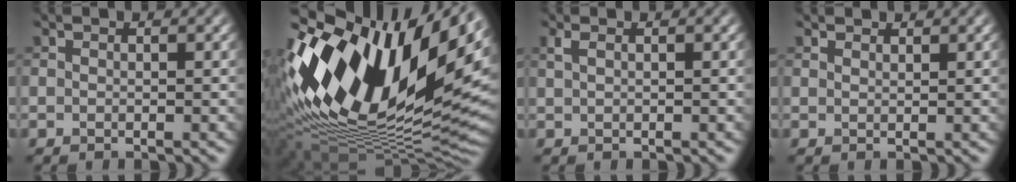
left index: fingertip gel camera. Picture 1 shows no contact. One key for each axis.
{"total": 18.2, "fx": 5.0, "fy": 8.6, "fz": 15.2, "tx": -0.268, "ty": 0.009, "tz": 0.076}
{"total": 1.1, "fx": 0.6, "fy": 0.4, "fz": 0.8, "tx": -0.016, "ty": 0.005, "tz": 0.013}
{"total": 1.2, "fx": 1.1, "fy": 0.2, "fz": 0.1, "tx": -0.002, "ty": -0.001, "tz": 0.019}